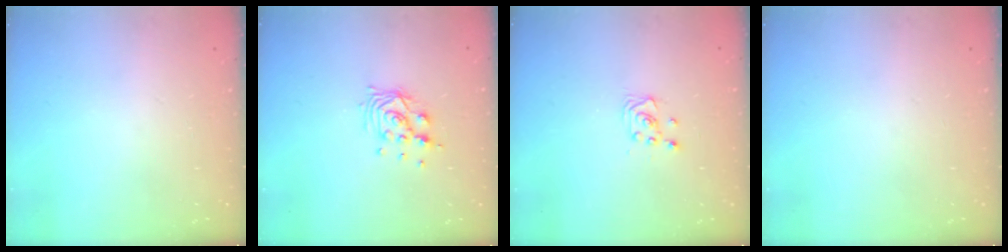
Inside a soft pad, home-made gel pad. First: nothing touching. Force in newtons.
{"total": 8.9, "press": 8.9, "slide": 0.7}
{"total": 2.2, "press": 2.2, "slide": 0.3}
{"total": 0.0}